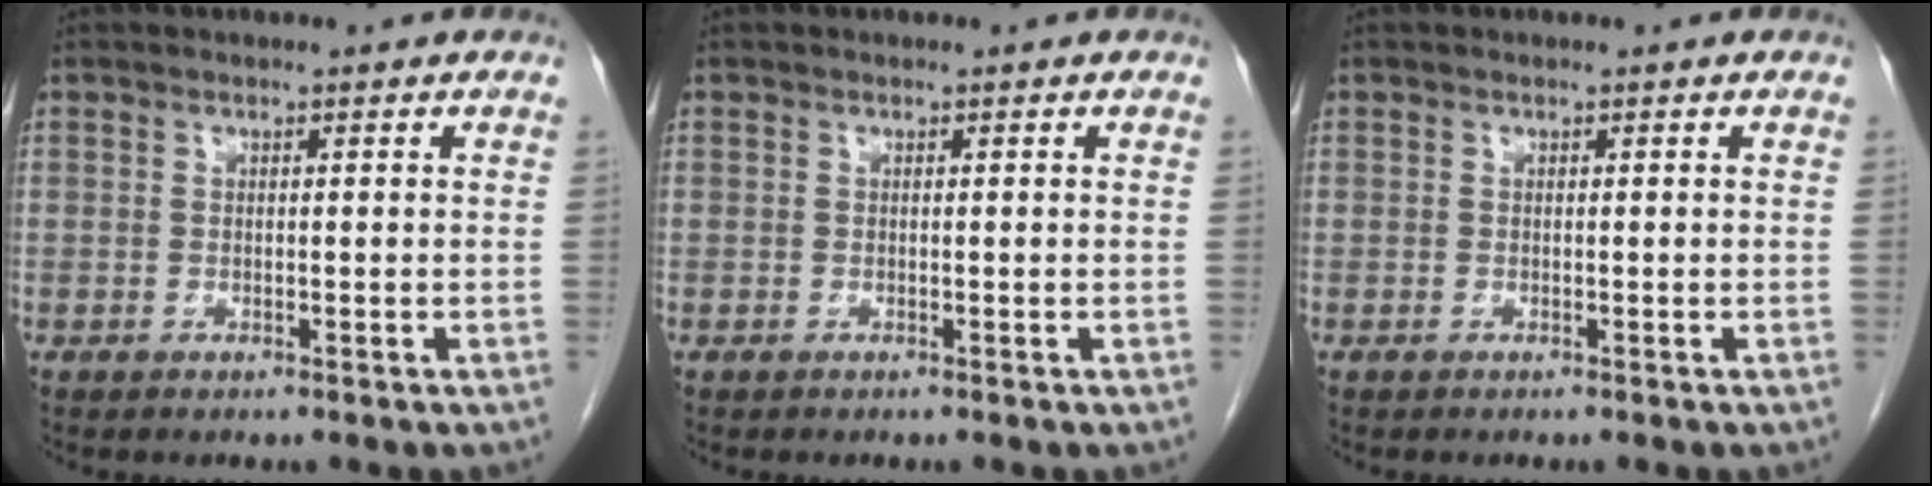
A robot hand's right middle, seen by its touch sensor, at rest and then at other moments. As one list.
[{"total": 0.0}, {"total": 0.0}]